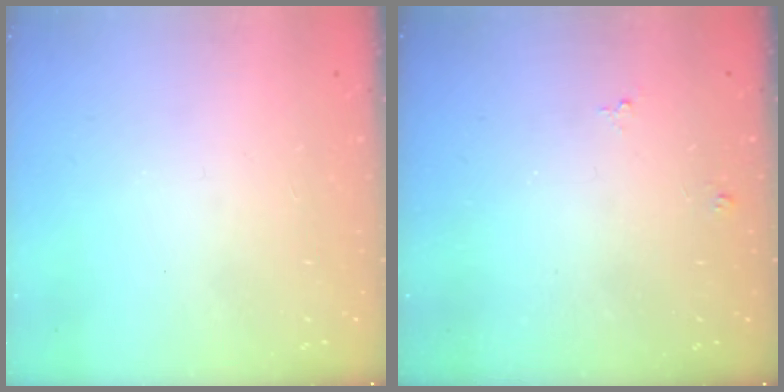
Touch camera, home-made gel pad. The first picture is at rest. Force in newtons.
{"total": 4.1, "press": 4.1, "slide": 0.4}